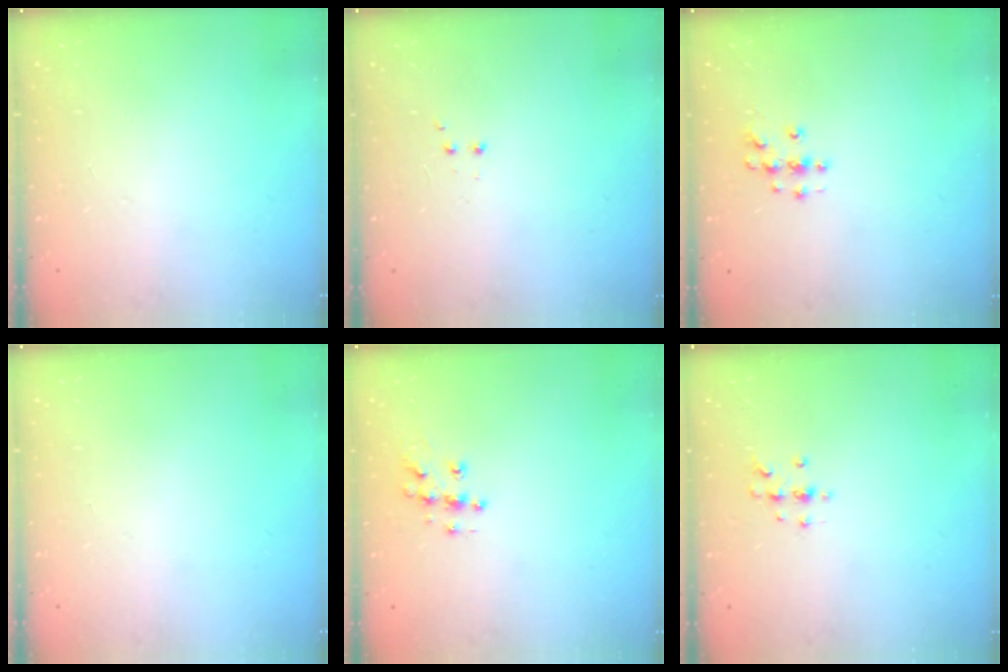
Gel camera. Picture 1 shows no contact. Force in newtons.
{"total": 2.0, "press": 1.8, "slide": 0.9}
{"total": 3.8, "press": 3.8, "slide": 0.4}
{"total": 0.0}
{"total": 8.0, "press": 8.0, "slide": 0.4}
{"total": 4.1, "press": 4.1, "slide": 0.4}